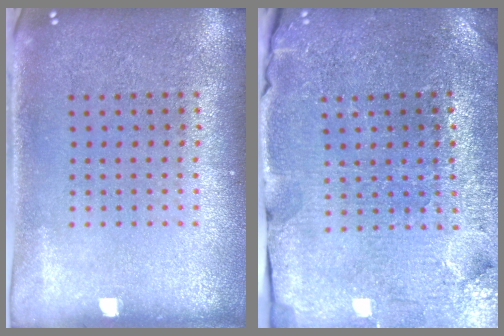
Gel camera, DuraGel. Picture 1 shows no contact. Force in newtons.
{"total": 3.8, "press": 3.7, "slide": 0.7}